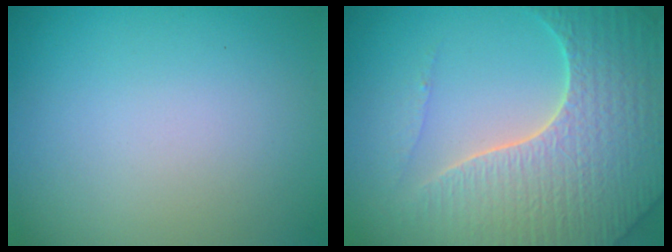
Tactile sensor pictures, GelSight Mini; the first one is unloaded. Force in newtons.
{"total": 6.9, "press": 6.7, "slide": 1.5}